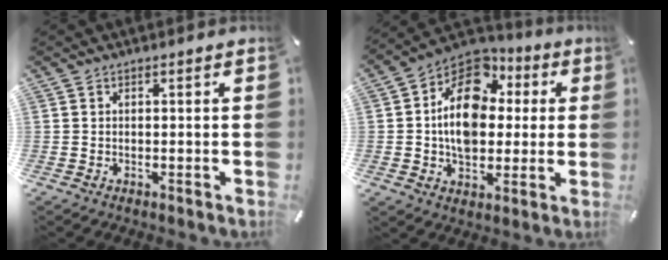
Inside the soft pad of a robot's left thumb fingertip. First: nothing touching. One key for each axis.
{"total": 15.7, "fx": 0.8, "fy": 11.9, "fz": 10.1, "tx": -0.184, "ty": -0.003, "tz": 0.012}